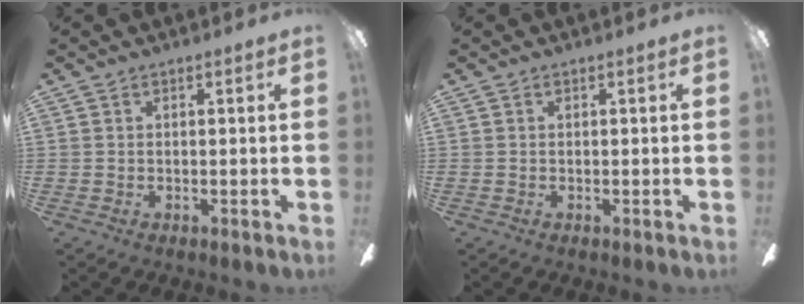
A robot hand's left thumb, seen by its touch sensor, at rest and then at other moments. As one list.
[{"total": 0.0}]